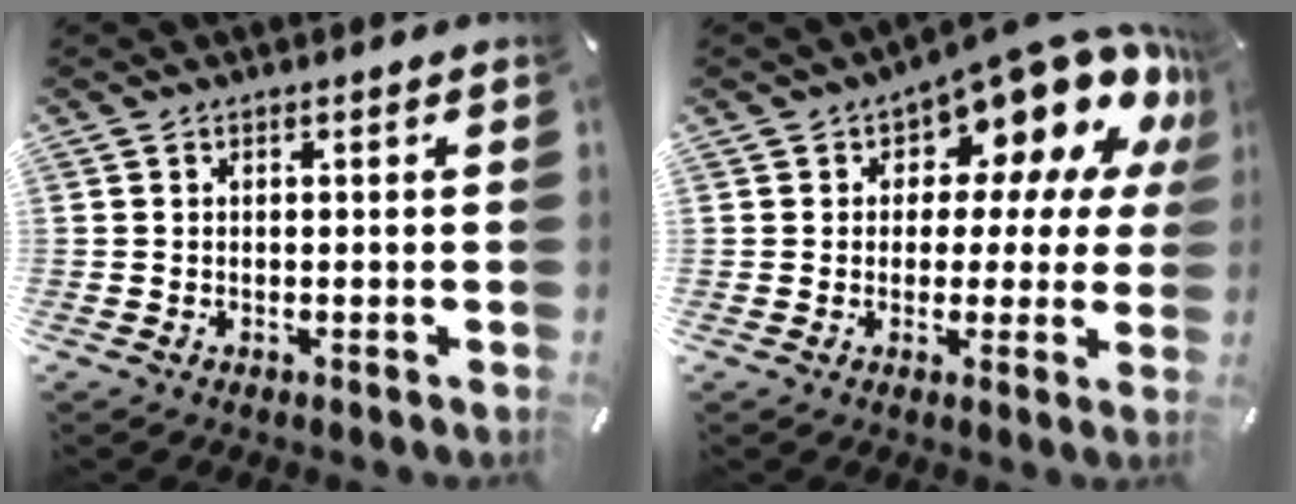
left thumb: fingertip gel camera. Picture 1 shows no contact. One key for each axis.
{"total": 14.7, "fx": 9.9, "fy": 6.6, "fz": 8.7, "tx": -0.119, "ty": -0.091, "tz": 0.165}